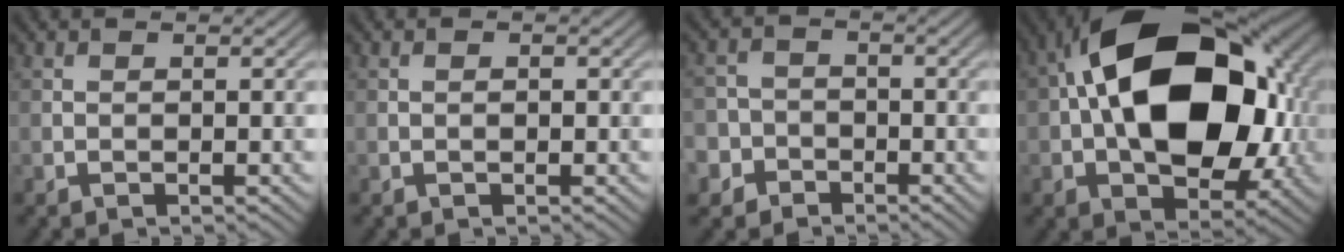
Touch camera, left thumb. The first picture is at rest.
{"total": 0.5, "force": [-0.1, 0.3, 0.4], "torque": [-0.005, 0.002, 0.000]}
{"total": 5.1, "force": [-2.7, 4.2, 0.8], "torque": [-0.011, -0.001, -0.075]}
{"total": 19.1, "force": [1.7, 12.1, 14.7], "torque": [-0.246, 0.002, 0.033]}